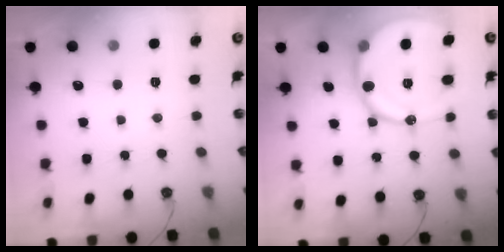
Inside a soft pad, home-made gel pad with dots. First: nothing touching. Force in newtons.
{"total": 16.8, "press": 16.7, "slide": 2.2}